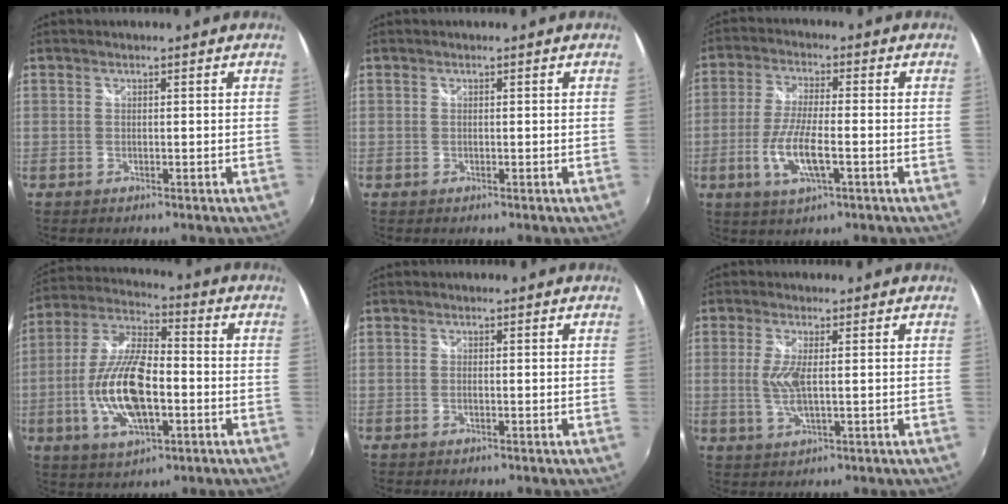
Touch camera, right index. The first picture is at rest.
{"total": 0.0}
{"total": 9.2, "force": [-2.9, 2.4, 8.4], "torque": [-0.173, -0.010, -0.057]}
{"total": 16.3, "force": [-3.7, 6.6, 14.5], "torque": [-0.297, -0.004, -0.066]}
{"total": 0.9, "force": [-0.2, 0.2, 0.8], "torque": [-0.018, 0.000, -0.007]}
{"total": 5.0, "force": [0.1, 1.1, 4.9], "torque": [-0.104, -0.007, 0.001]}